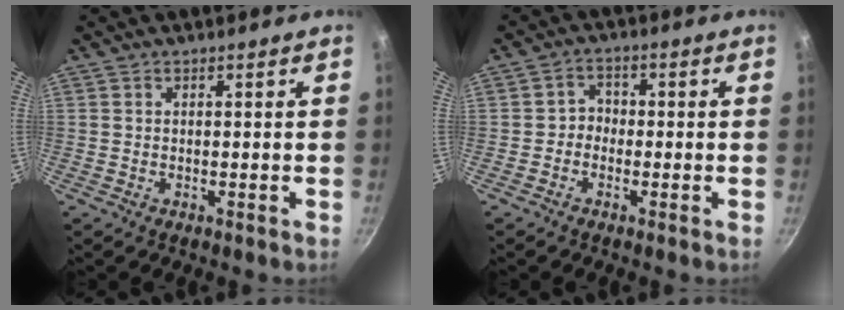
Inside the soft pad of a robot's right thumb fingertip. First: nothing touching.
{"total": 2.8, "force": [-0.9, 2.4, 1.0], "torque": [0.001, 0.017, -0.025]}